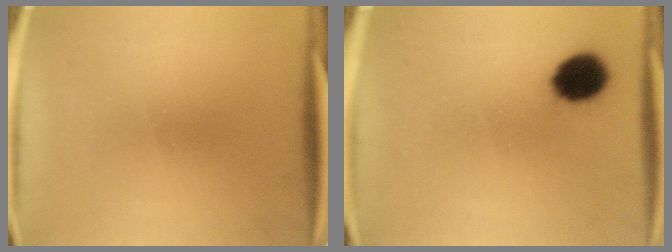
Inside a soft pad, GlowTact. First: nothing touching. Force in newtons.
{"total": 9.1}